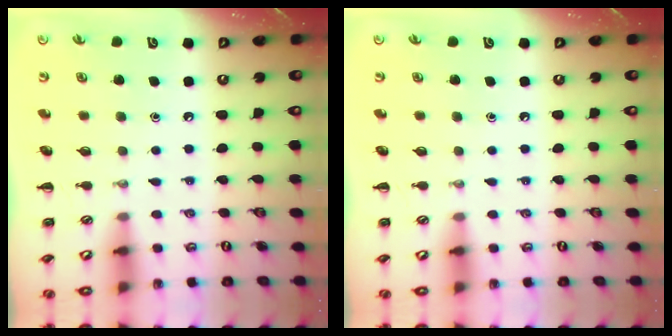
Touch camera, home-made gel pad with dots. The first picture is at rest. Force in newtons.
{"total": 0.0}